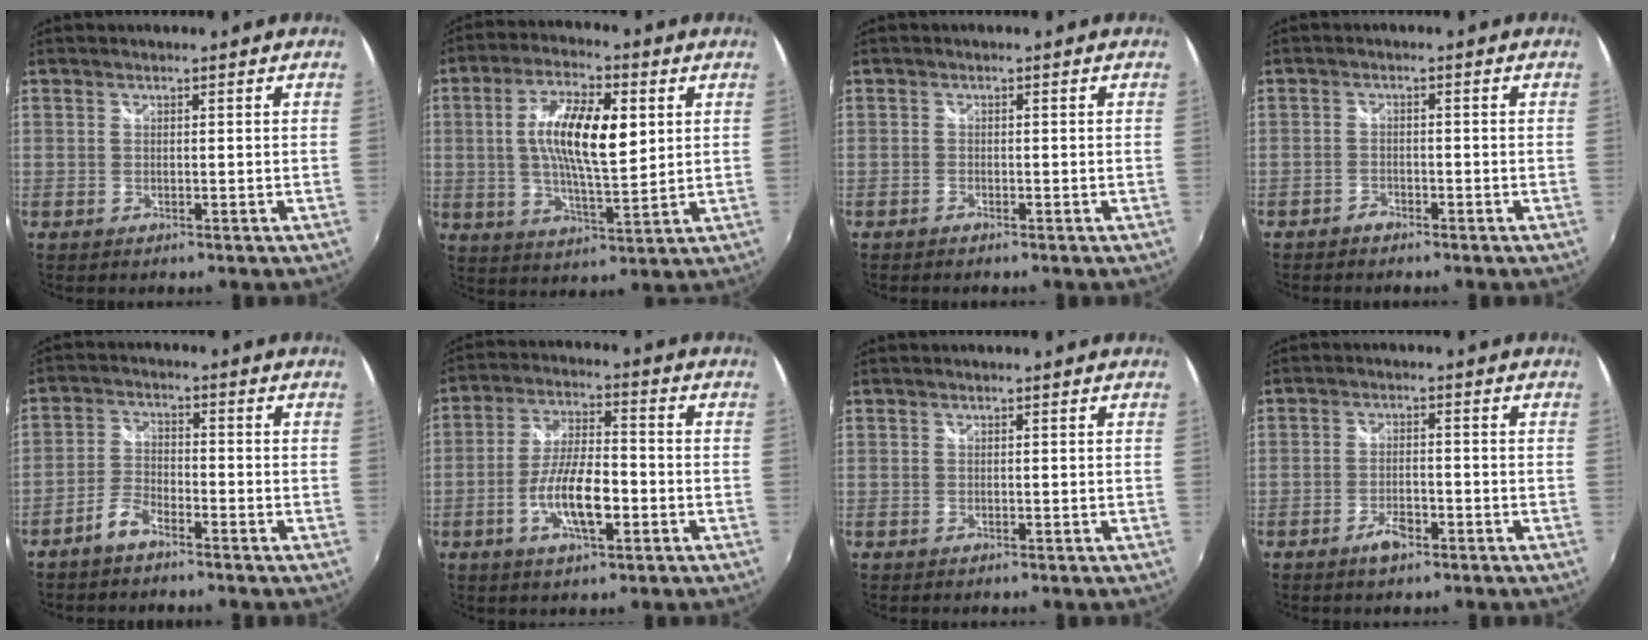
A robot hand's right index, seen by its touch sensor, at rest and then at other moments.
{"total": 12.7, "force": [2.3, 4.4, 11.7], "torque": [-0.218, 0.007, 0.039]}
{"total": 0.8, "force": [-0.7, 0.3, 0.1], "torque": [-0.006, -0.002, -0.016]}
{"total": 2.0, "force": [-1.7, 0.9, 0.3], "torque": [-0.014, 0.002, -0.034]}
{"total": 4.1, "force": [-3.2, 1.4, 2.0], "torque": [-0.057, 0.010, -0.067]}
{"total": 10.4, "force": [-3.6, 3.2, 9.2], "torque": [-0.182, 0.000, -0.064]}
{"total": 0.0}
{"total": 4.0, "force": [-2.6, 1.6, 2.6], "torque": [-0.058, -0.001, -0.046]}